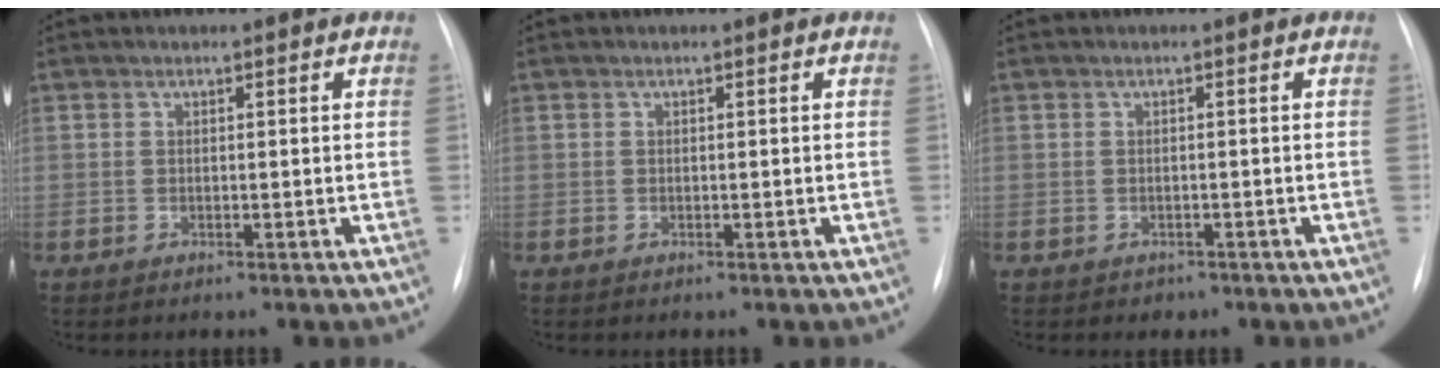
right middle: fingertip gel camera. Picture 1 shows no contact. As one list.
[{"total": 0.0}, {"total": 1.2, "force": [-0.8, 0.9, 0.1], "torque": [-0.006, 0.002, -0.008]}]